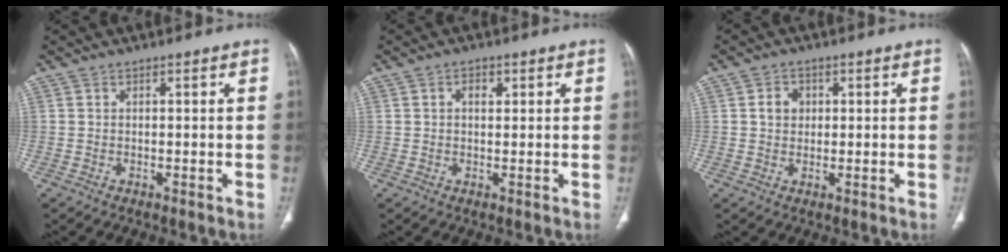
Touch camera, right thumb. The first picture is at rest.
{"total": 2.5, "force": [0.9, 1.6, 1.8], "torque": [-0.023, 0.001, 0.013]}
{"total": 3.3, "force": [0.7, 2.8, 1.7], "torque": [-0.015, 0.003, 0.011]}